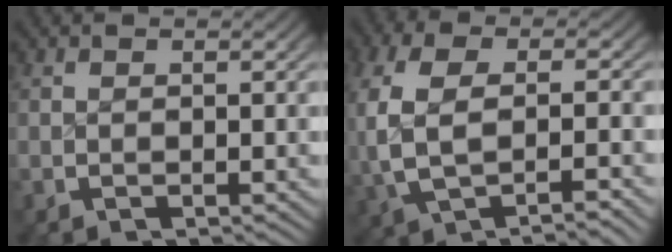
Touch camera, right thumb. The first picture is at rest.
{"total": 7.2, "force": [-0.9, 4.2, 5.8], "torque": [-0.146, -0.007, -0.006]}